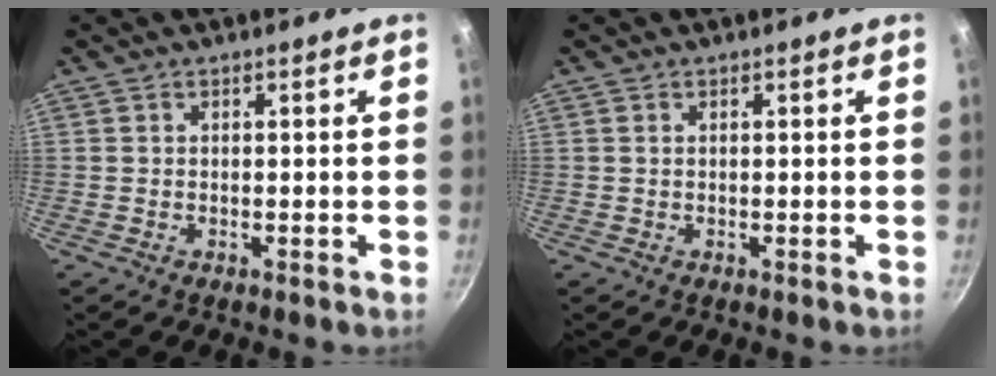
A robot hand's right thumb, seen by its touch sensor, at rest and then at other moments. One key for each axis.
{"total": 0.0}